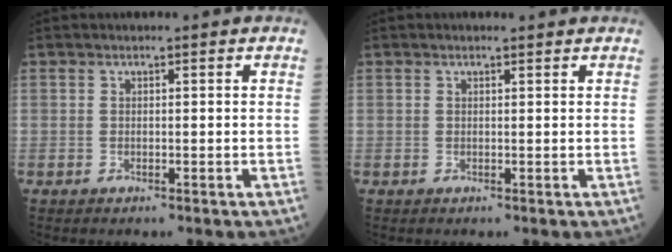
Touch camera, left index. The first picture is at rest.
{"total": 0.6, "force": [0.5, 0.1, 0.2], "torque": [-0.011, 0.001, 0.007]}